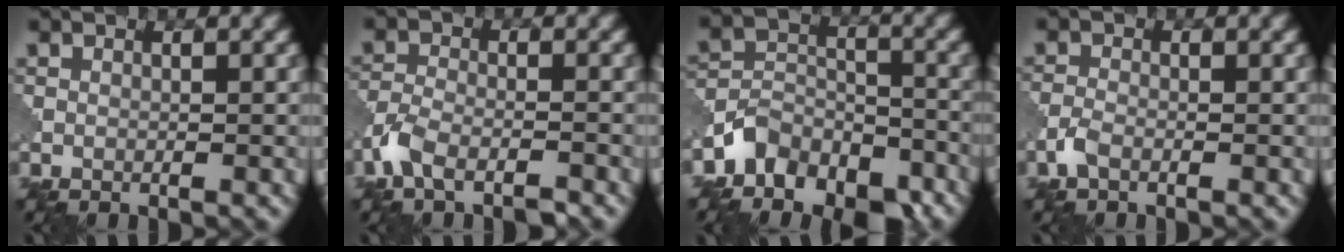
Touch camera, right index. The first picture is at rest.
{"total": 4.2, "force": [-3.0, 1.6, 2.4], "torque": [-0.052, -0.005, -0.073]}
{"total": 6.2, "force": [-4.7, 3.5, 2.0], "torque": [-0.031, -0.005, -0.097]}
{"total": 1.6, "force": [-1.0, 0.7, 1.1], "torque": [-0.027, 0.001, -0.027]}